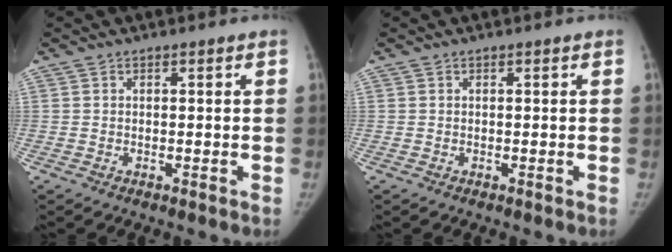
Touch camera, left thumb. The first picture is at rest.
{"total": 0.0}